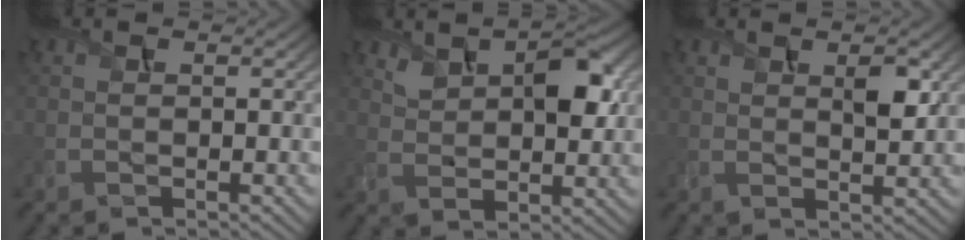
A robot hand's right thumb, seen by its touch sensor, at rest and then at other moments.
{"total": 7.7, "force": [3.3, 4.3, 5.5], "torque": [-0.103, -0.001, 0.063]}
{"total": 3.5, "force": [1.6, 1.5, 2.7], "torque": [-0.053, -0.004, 0.033]}